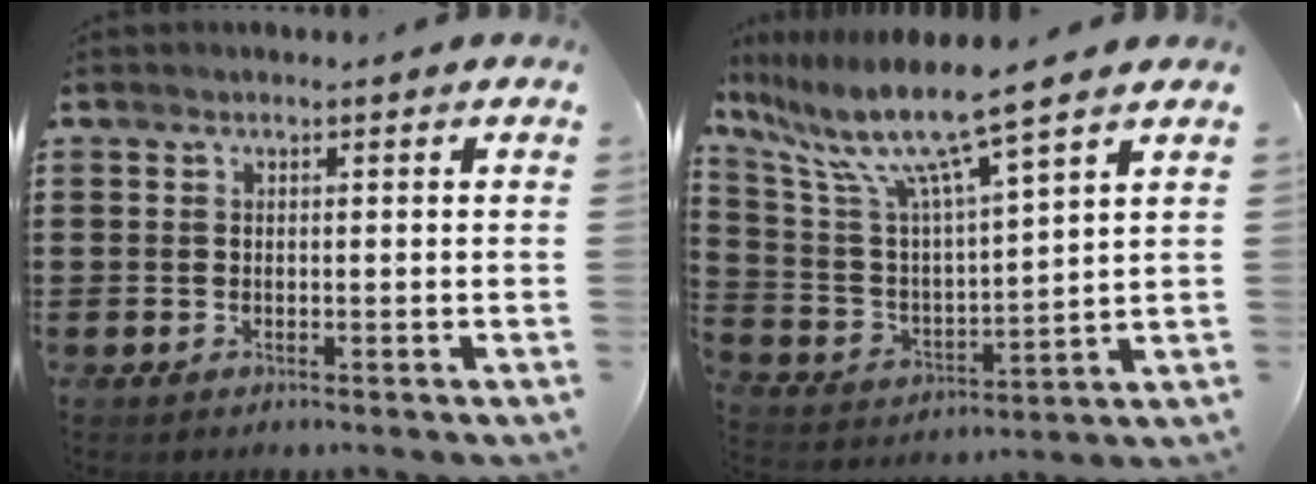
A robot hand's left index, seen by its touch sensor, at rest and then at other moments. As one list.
[{"total": 10.2, "force": [7.9, -0.1, 6.5], "torque": [-0.157, -0.050, 0.128]}]